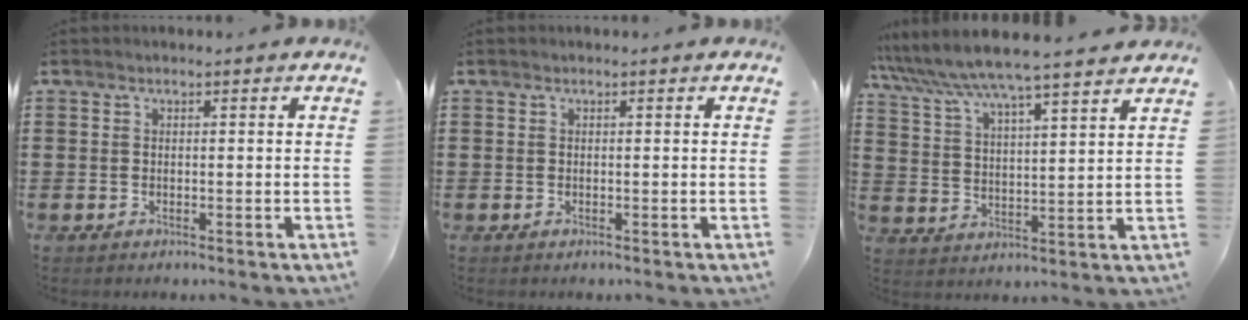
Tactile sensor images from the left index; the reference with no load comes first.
{"total": 0.0}
{"total": 6.1, "force": [5.6, -0.3, 2.2], "torque": [-0.068, -0.034, 0.093]}